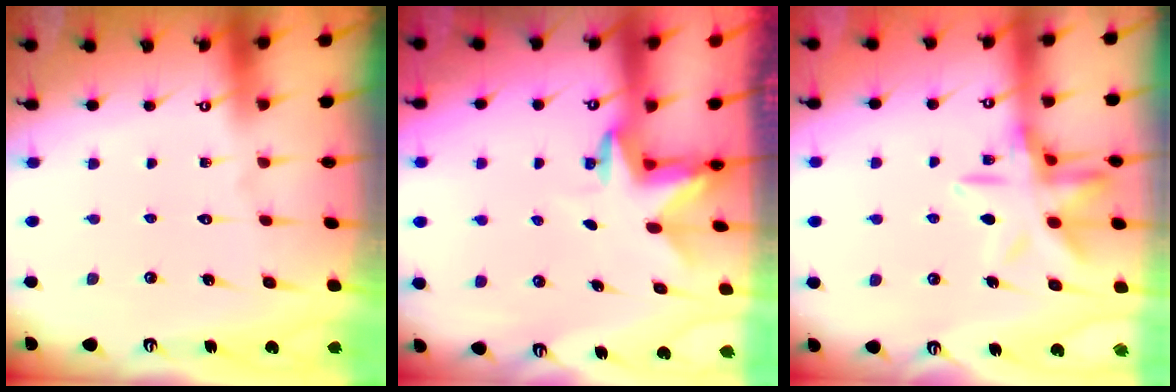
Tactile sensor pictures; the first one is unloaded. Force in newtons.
{"total": 2.3, "press": 2.3, "slide": 0.4}
{"total": 12.6, "press": 12.5, "slide": 1.2}